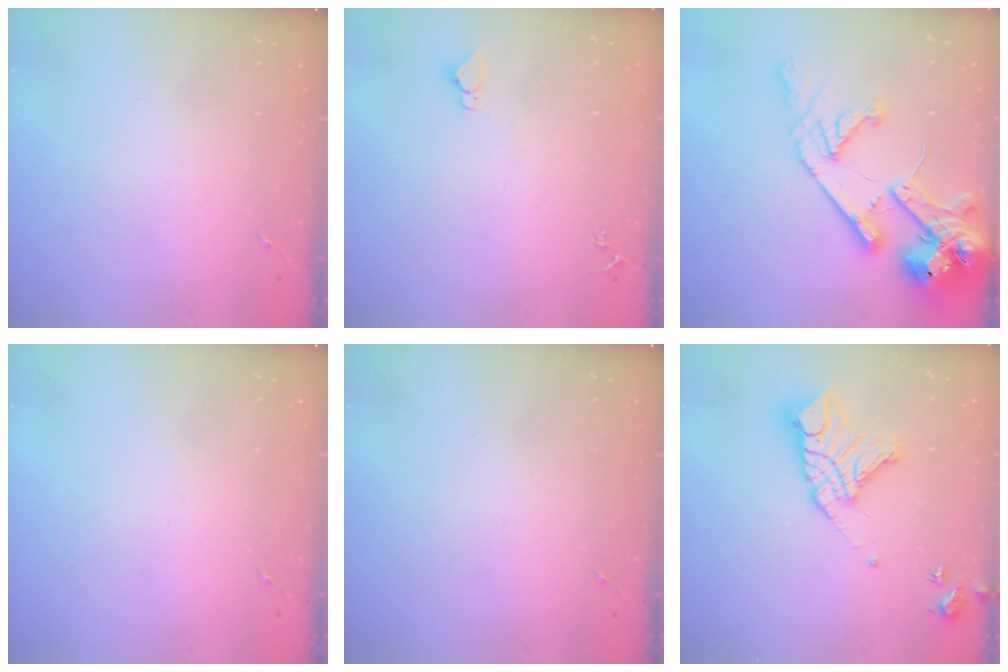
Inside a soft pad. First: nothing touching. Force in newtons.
{"total": 2.9, "press": 2.9, "slide": 0.1}
{"total": 20.3, "press": 20.1, "slide": 2.7}
{"total": 0.0}
{"total": 0.0}
{"total": 16.3, "press": 16.2, "slide": 2.0}